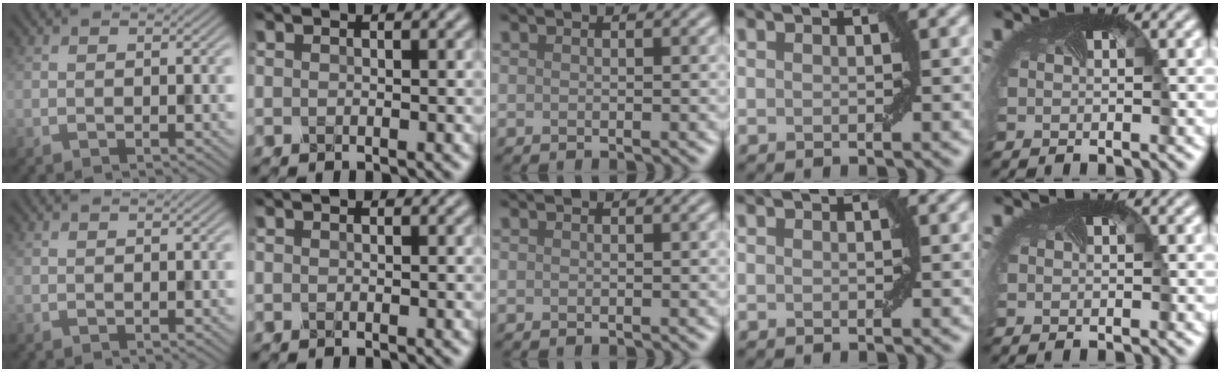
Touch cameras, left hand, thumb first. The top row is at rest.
{}